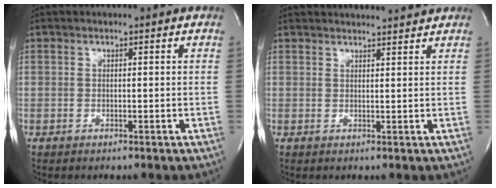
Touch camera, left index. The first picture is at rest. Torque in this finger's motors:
{"motor_torque": [-0.58, -0.50, 0.01, 0.01]}